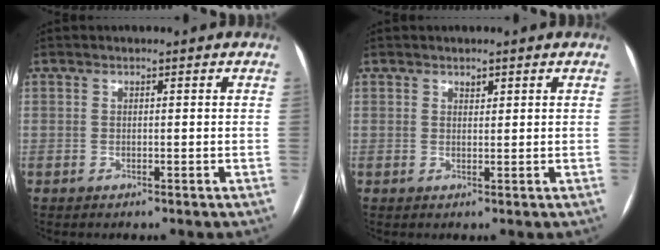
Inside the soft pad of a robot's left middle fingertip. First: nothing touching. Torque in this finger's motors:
{"motor_torque": [0.15, -0.08, -0.10, -0.01]}